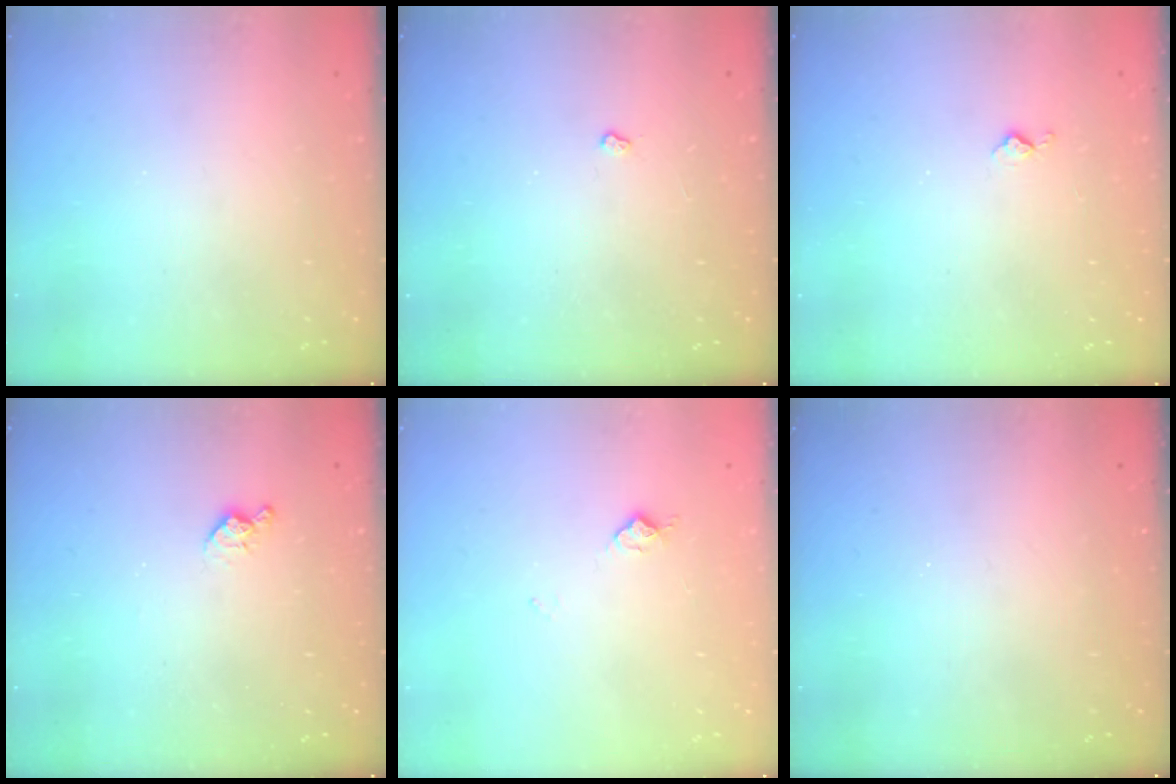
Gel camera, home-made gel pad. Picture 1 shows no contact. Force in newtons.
{"total": 2.4, "press": 2.3, "slide": 0.4}
{"total": 4.2, "press": 4.2, "slide": 0.4}
{"total": 4.7, "press": 4.7, "slide": 0.7}
{"total": 5.0, "press": 4.9, "slide": 0.7}
{"total": 0.0}